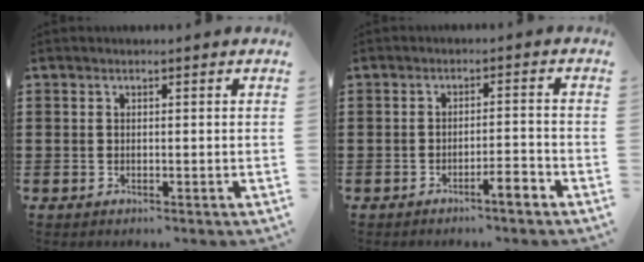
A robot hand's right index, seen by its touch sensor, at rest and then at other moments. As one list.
[{"total": 3.2, "force": [-2.4, 0.2, 2.0], "torque": [-0.036, 0.003, -0.047]}]